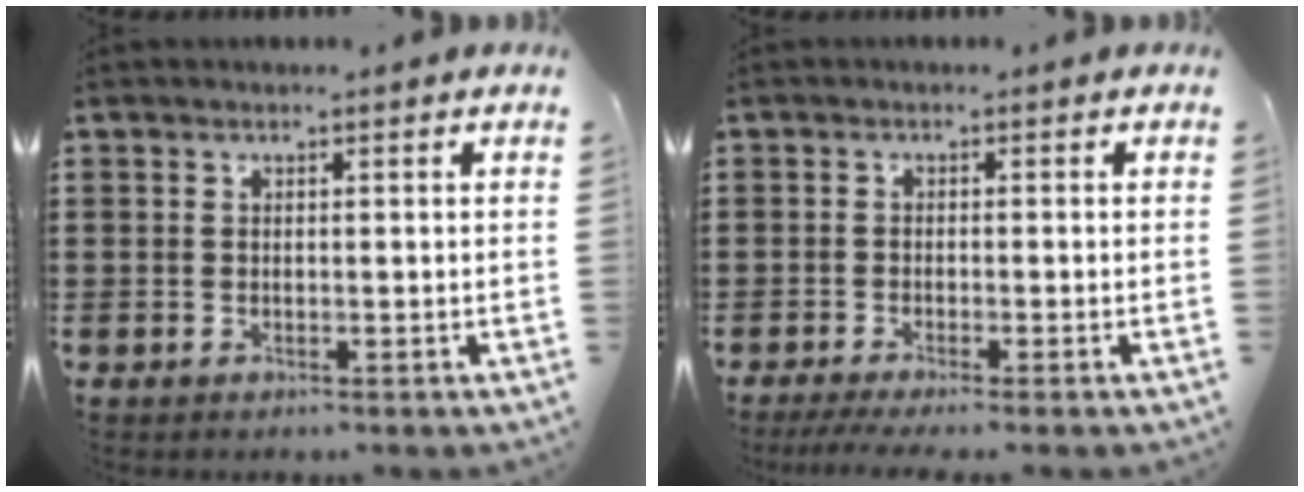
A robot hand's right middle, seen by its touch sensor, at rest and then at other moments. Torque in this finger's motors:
{"motor_torque": [1.19, -0.15, 0.13, 0.03]}